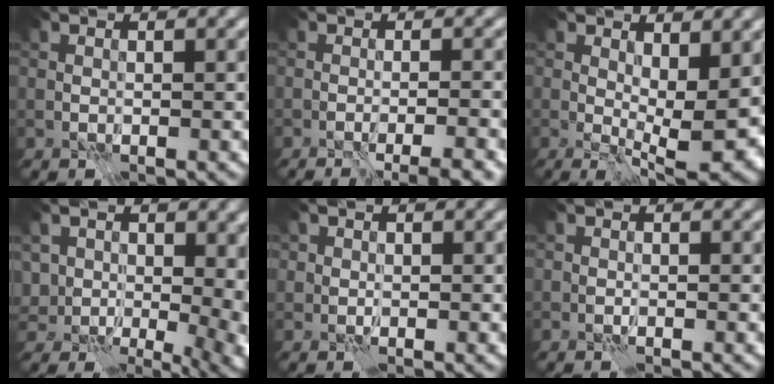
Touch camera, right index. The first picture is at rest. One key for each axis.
{"total": 4.2, "fx": -2.9, "fy": 0.4, "fz": 3.0, "tx": -0.032, "ty": 0.000, "tz": -0.037}
{"total": 7.4, "fx": 1.3, "fy": 2.4, "fz": 6.9, "tx": -0.104, "ty": -0.014, "tz": 0.026}
{"total": 8.4, "fx": 1.4, "fy": 6.1, "fz": 5.7, "tx": -0.106, "ty": -0.025, "tz": 0.040}
{"total": 0.6, "fx": 0.4, "fy": 0.5, "fz": -0.1, "tx": 0.003, "ty": -0.004, "tz": 0.008}
{"total": 0.0}